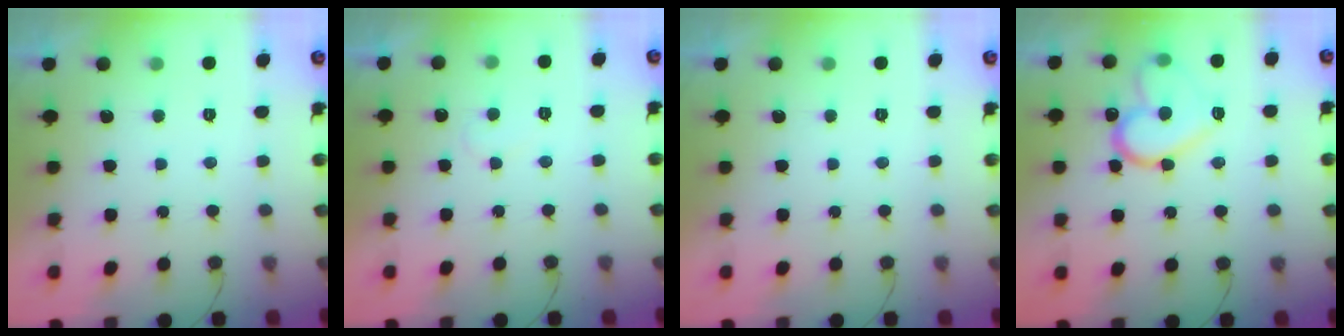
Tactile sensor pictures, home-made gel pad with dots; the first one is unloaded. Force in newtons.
{"total": 4.5, "press": 4.5, "slide": 0.3}
{"total": 0.0}
{"total": 15.2, "press": 15.1, "slide": 1.5}